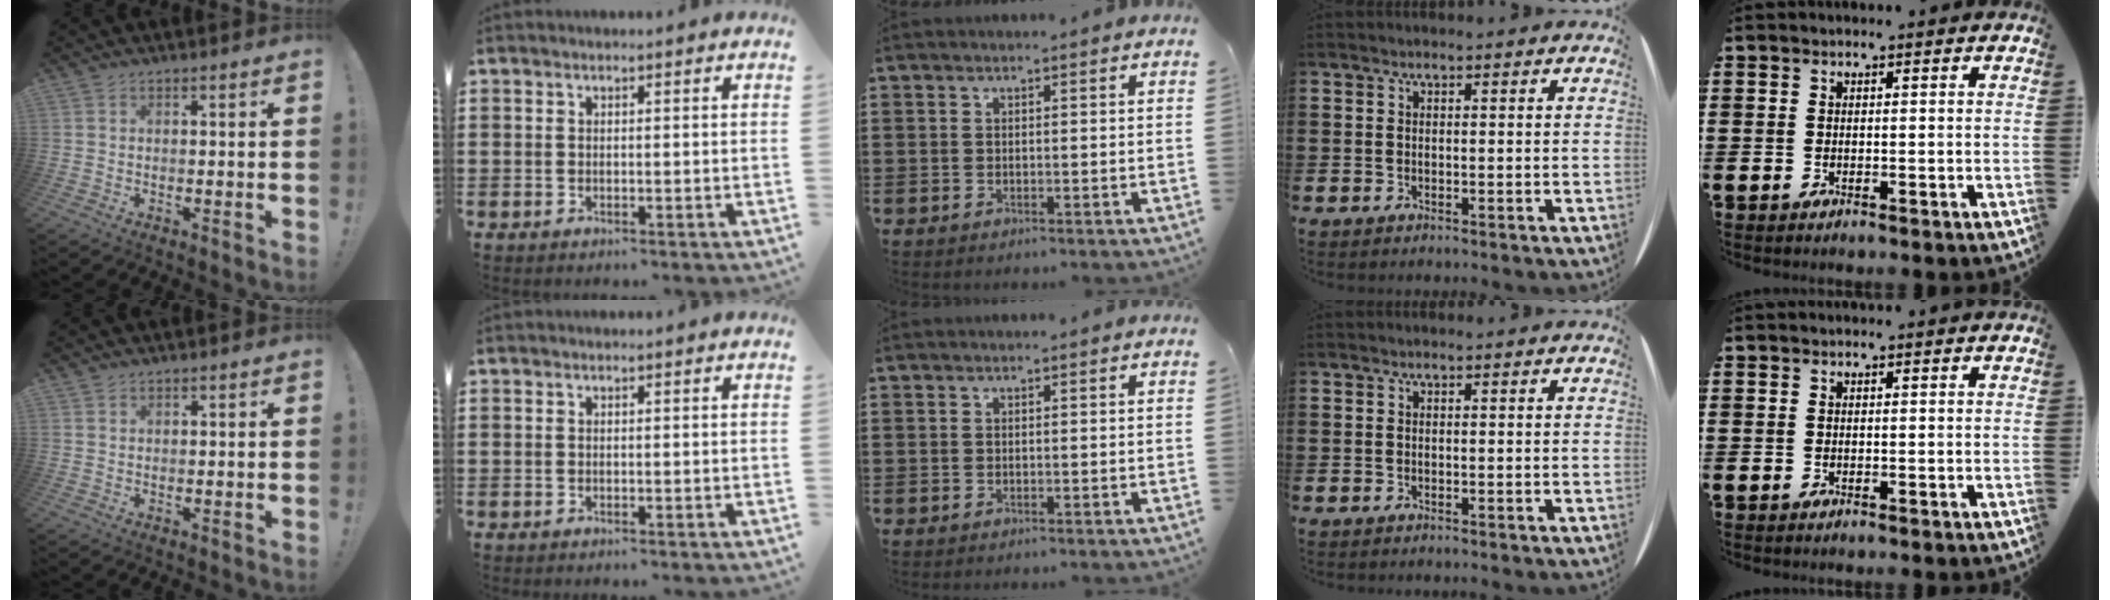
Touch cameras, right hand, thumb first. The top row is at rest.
{"thumb": {"total": 0.7, "force": [0.6, 0.4, 0.2], "torque": [0.001, -0.002, 0.010]}}